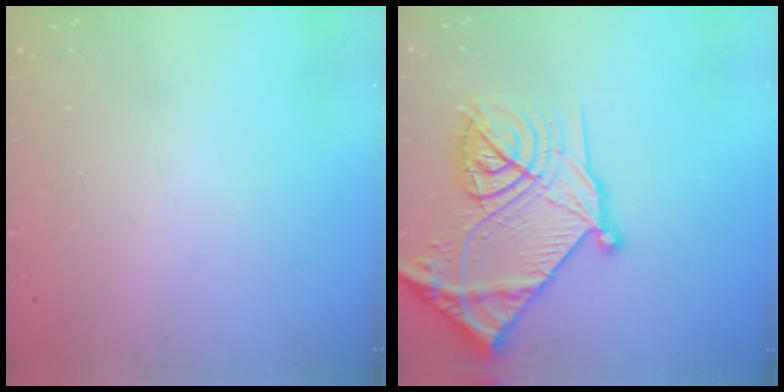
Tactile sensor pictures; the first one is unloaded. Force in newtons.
{"total": 30.3, "press": 30.1, "slide": 3.2}